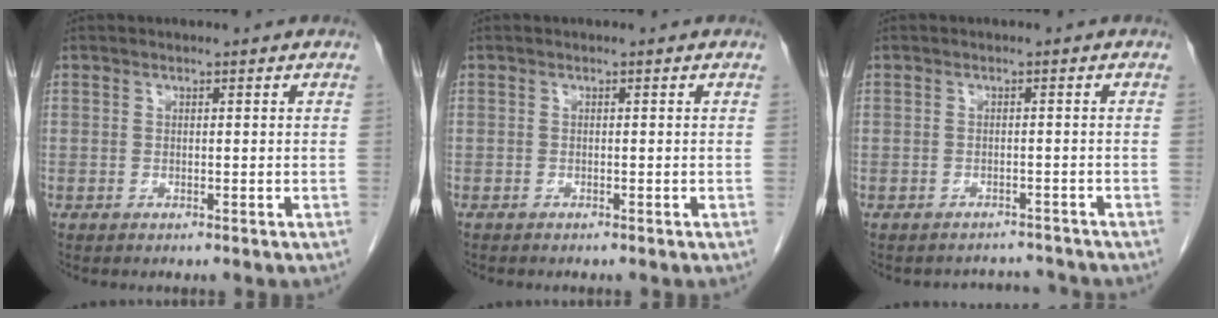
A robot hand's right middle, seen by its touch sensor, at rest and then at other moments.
{"total": 0.7, "force": [-0.6, 0.2, 0.3], "torque": [-0.007, 0.000, -0.009]}
{"total": 3.1, "force": [-3.0, 0.4, -0.9], "torque": [0.014, 0.007, -0.039]}